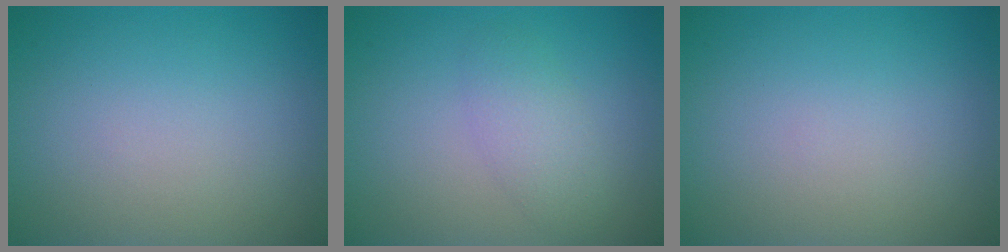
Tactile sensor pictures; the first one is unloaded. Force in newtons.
{"total": 2.3, "press": 2.3, "slide": 0.1}
{"total": 0.0}